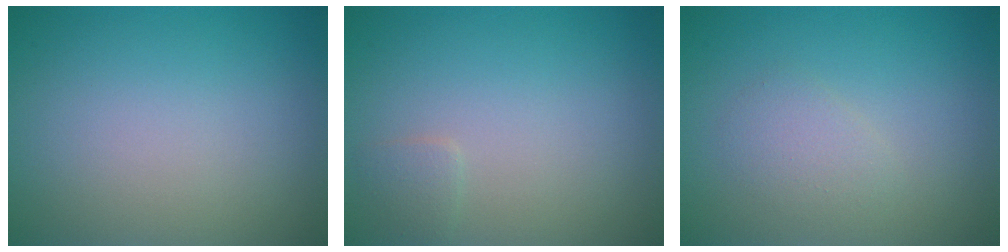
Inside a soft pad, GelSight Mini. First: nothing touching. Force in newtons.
{"total": 0.9, "press": 0.9, "slide": 0.1}
{"total": 1.6, "press": 1.6, "slide": 0.1}